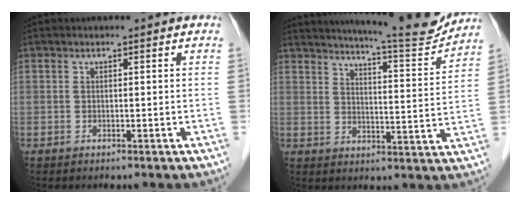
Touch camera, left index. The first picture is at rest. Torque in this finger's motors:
{"motor_torque": [0.49, -0.97, 0.29, 0.07]}